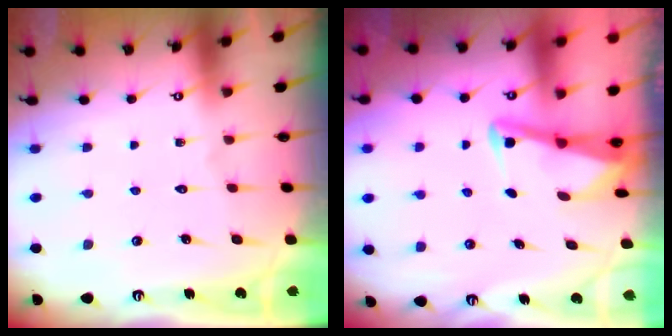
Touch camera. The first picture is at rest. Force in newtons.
{"total": 3.0, "press": 3.0, "slide": 0.5}